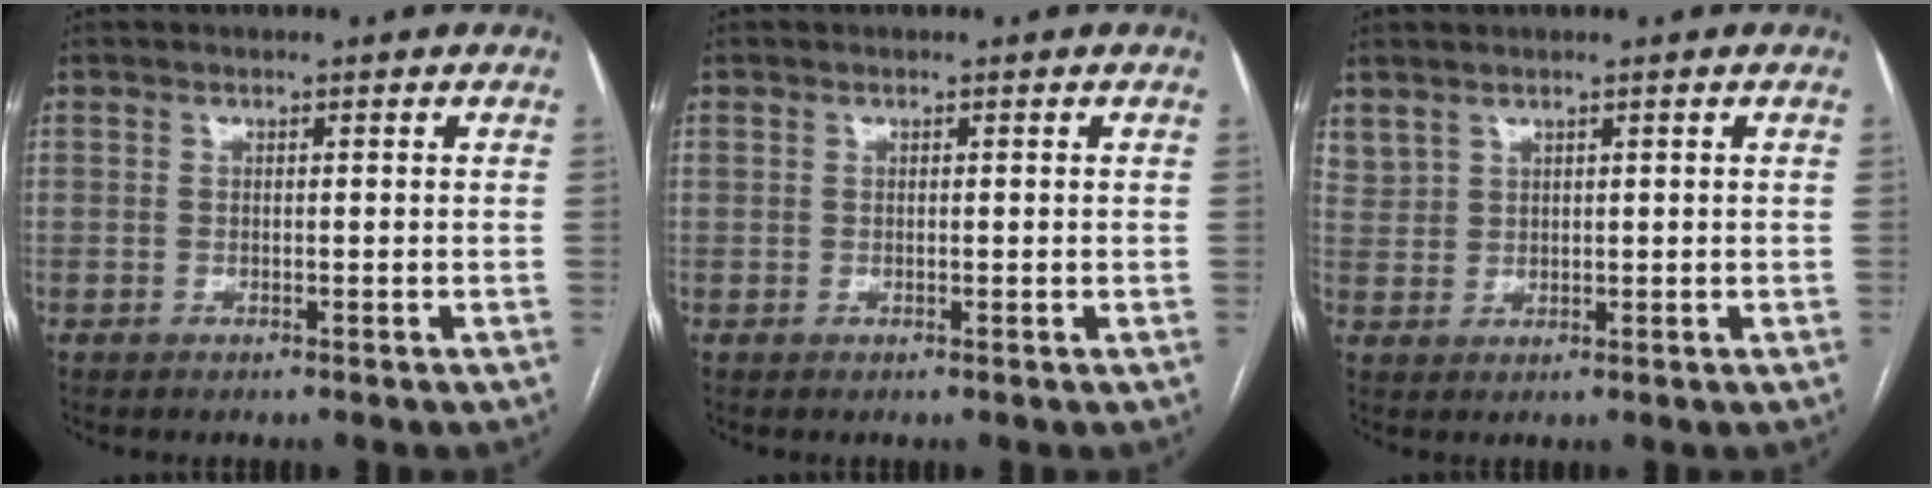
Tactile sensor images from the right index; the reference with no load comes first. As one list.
[{"total": 0.5, "force": [0.0, 0.3, 0.4], "torque": [-0.013, 0.003, 0.003]}, {"total": 3.0, "force": [2.4, 1.6, 0.6], "torque": [-0.014, 0.011, 0.058]}]